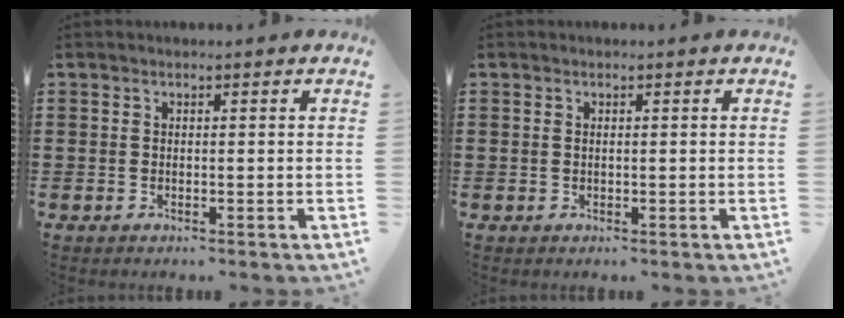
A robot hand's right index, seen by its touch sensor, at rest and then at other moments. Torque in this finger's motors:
{"motor_torque": [-0.21, 0.82, -0.02, -0.01]}